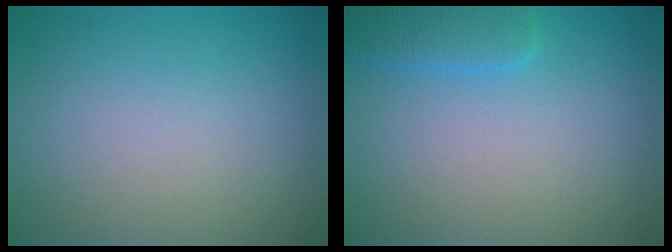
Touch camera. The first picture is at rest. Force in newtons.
{"total": 2.5, "press": 2.5, "slide": 0.3}